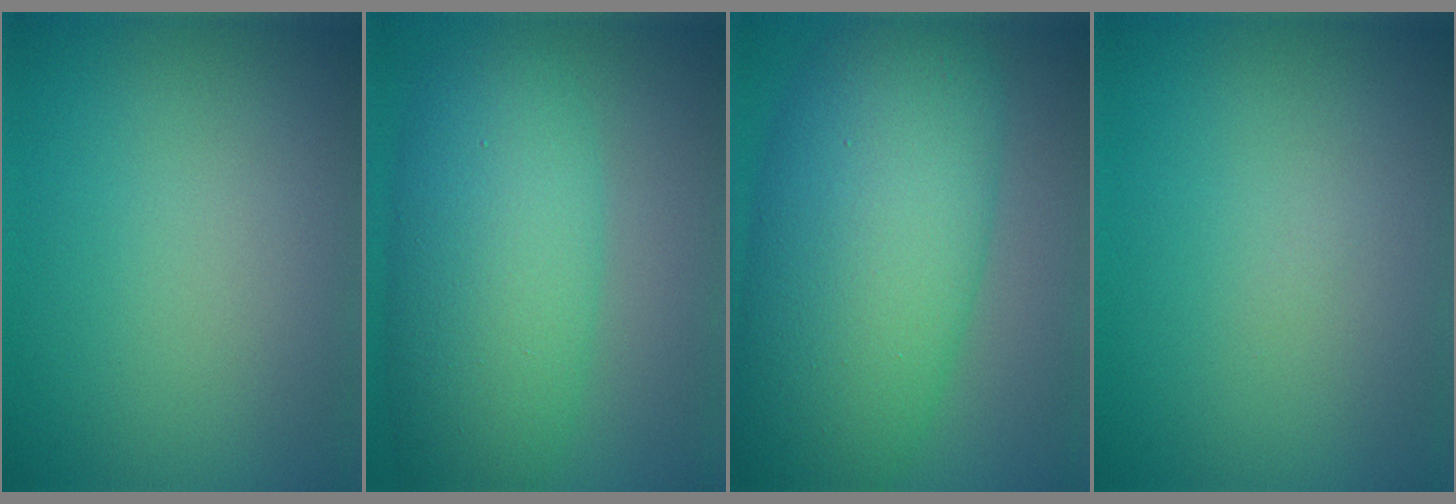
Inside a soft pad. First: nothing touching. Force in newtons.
{"total": 8.0, "press": 8.0, "slide": 0.2}
{"total": 12.2, "press": 12.2, "slide": 0.2}
{"total": 0.0}